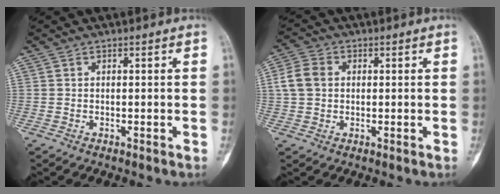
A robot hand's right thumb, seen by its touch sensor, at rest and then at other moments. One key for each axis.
{"total": 5.4, "fx": 0.7, "fy": 4.3, "fz": 3.3, "tx": -0.066, "ty": 0.011, "tz": 0.010}